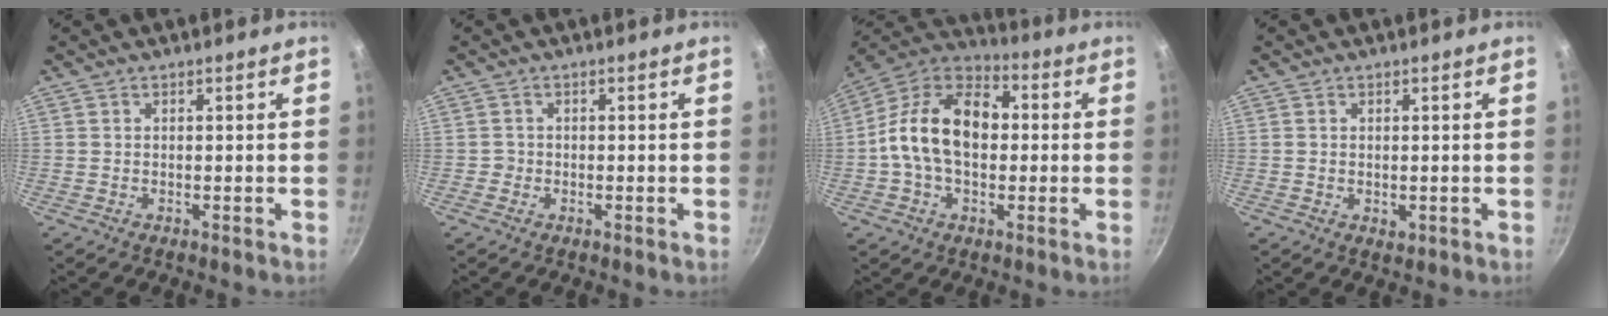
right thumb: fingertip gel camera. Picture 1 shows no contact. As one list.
[{"total": 1.0, "force": [-0.3, 0.9, 0.0], "torque": [0.002, 0.003, -0.007]}, {"total": 17.4, "force": [0.2, 11.5, 13.0], "torque": [-0.192, 0.036, -0.018]}, {"total": 1.4, "force": [0.0, 1.0, 0.9], "torque": [-0.013, -0.002, 0.001]}]